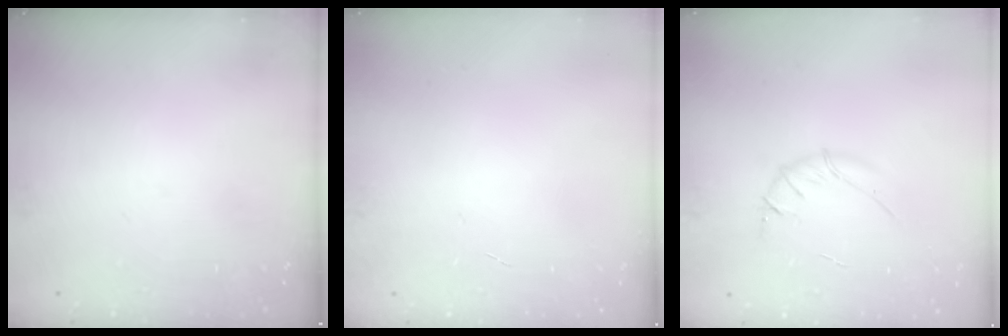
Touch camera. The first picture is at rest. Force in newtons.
{"total": 0.0}
{"total": 4.1, "press": 3.9, "slide": 1.3}